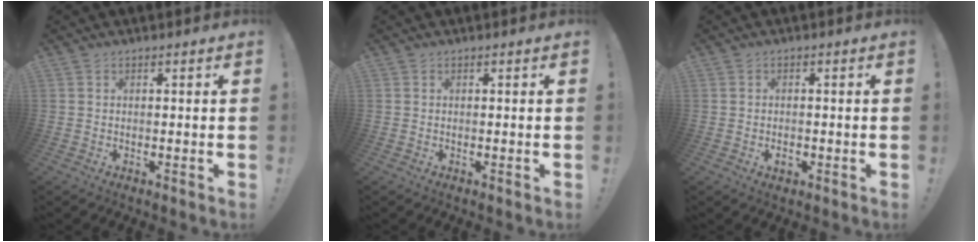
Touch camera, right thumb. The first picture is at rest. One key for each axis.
{"total": 0.0}
{"total": 1.6, "fx": -0.9, "fy": 0.9, "fz": 0.8, "tx": -0.003, "ty": -0.001, "tz": -0.018}